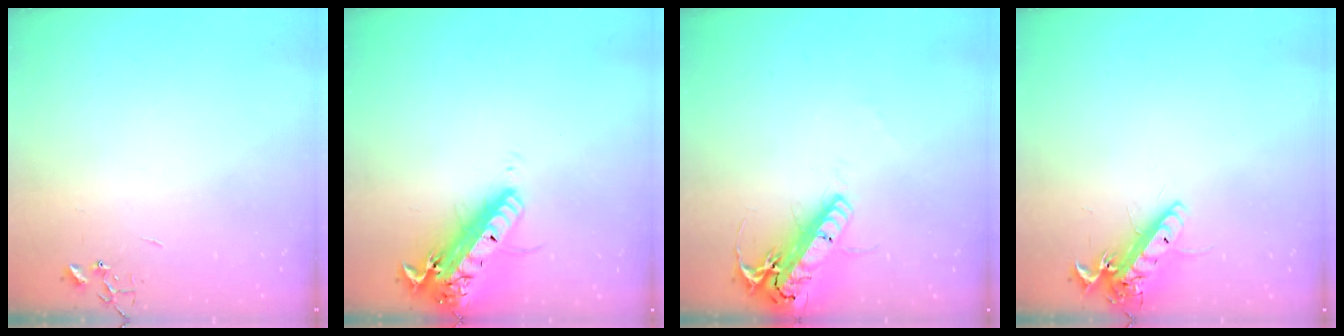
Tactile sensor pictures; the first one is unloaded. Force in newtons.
{"total": 21.3, "press": 20.9, "slide": 4.2}
{"total": 20.0, "press": 19.6, "slide": 4.1}
{"total": 14.8, "press": 14.5, "slide": 2.8}